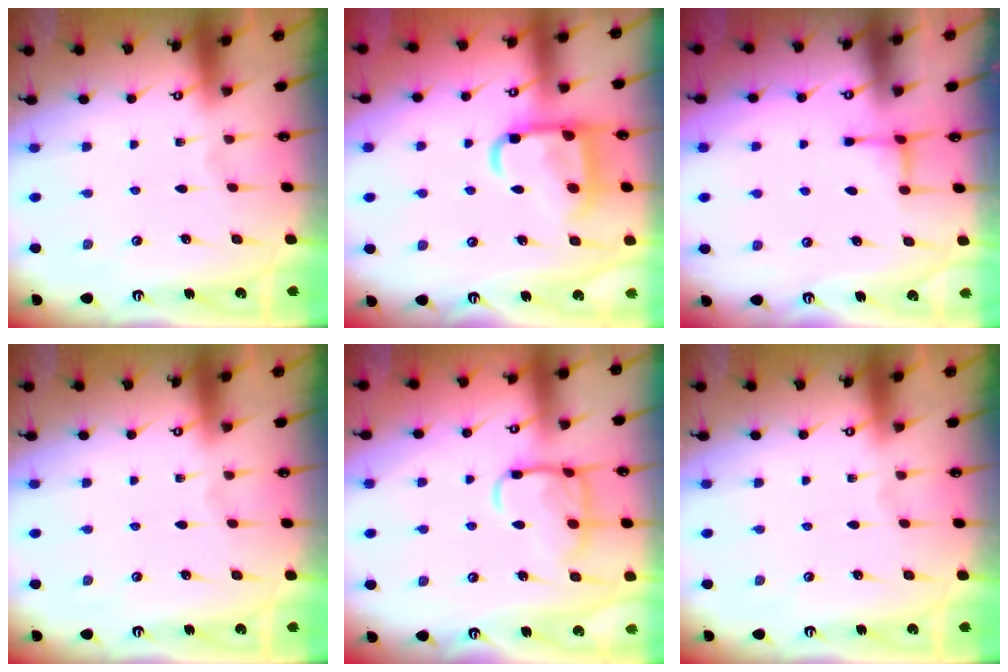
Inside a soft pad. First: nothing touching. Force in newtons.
{"total": 14.5, "press": 14.5, "slide": 1.4}
{"total": 1.8, "press": 1.8, "slide": 0.4}
{"total": 0.0}
{"total": 14.6, "press": 14.5, "slide": 1.2}
{"total": 0.0}